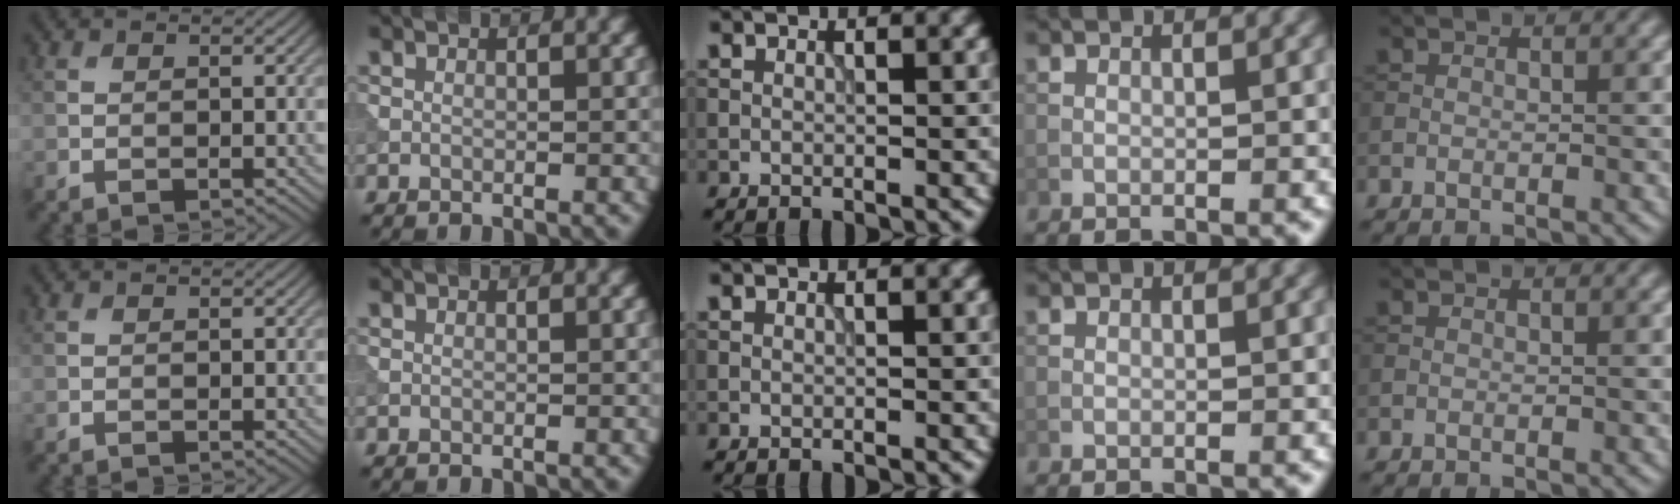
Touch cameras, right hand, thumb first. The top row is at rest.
{}